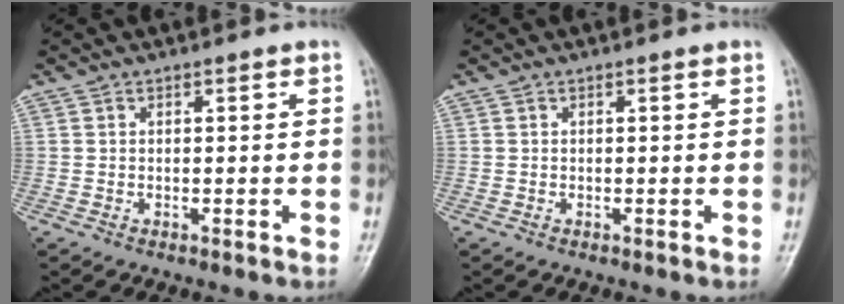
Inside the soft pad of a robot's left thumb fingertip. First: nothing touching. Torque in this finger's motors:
{"motor_torque": [0.00, 0.00, 0.00, -0.01, 0.00]}